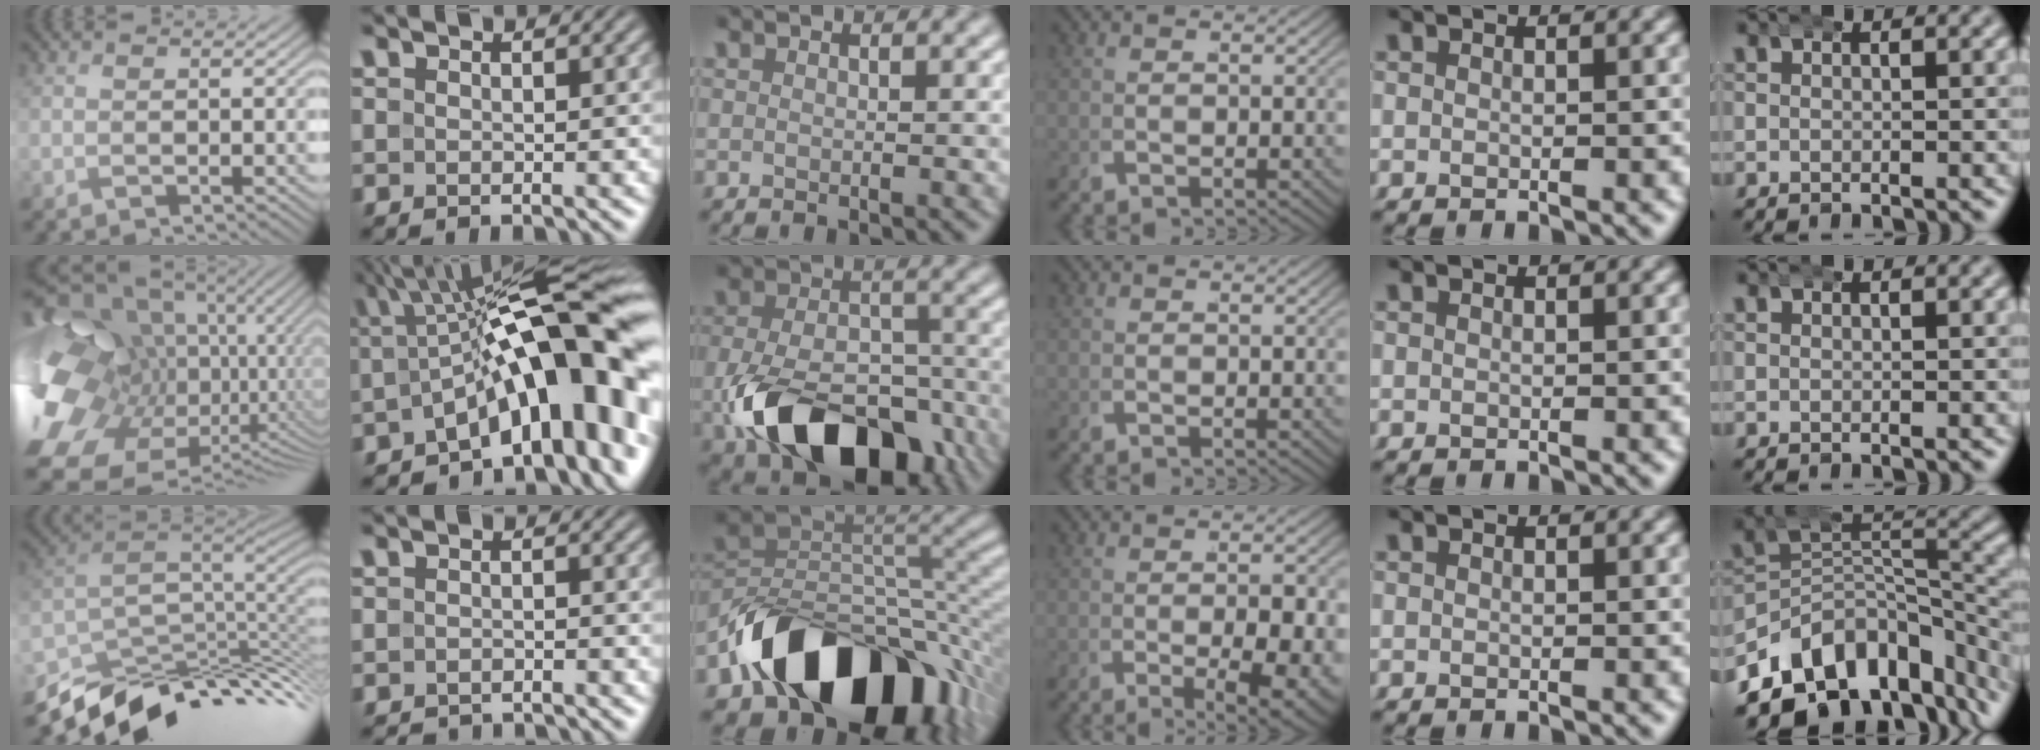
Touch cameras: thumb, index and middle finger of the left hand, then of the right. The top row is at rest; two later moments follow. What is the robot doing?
{"motion": "wrap", "object": "arm wrap"}